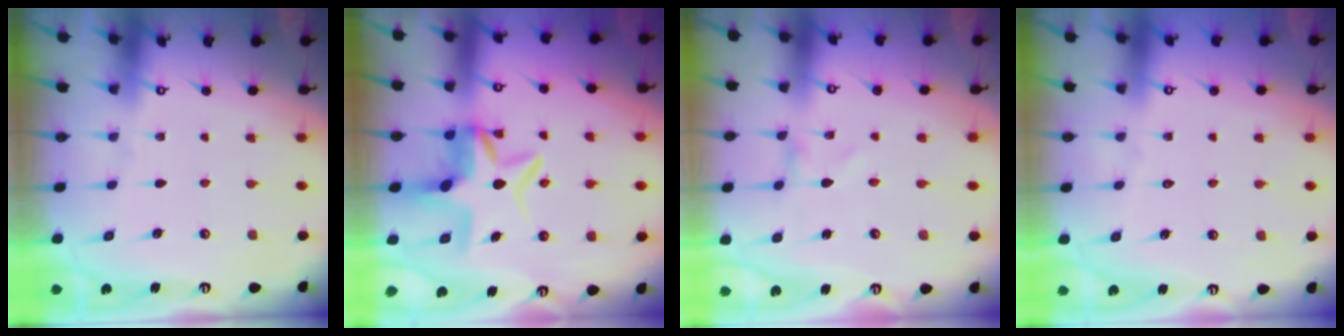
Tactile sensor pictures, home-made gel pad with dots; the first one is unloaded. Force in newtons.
{"total": 8.7, "press": 8.2, "slide": 2.9}
{"total": 0.0}
{"total": 1.4, "press": 1.4, "slide": 0.1}